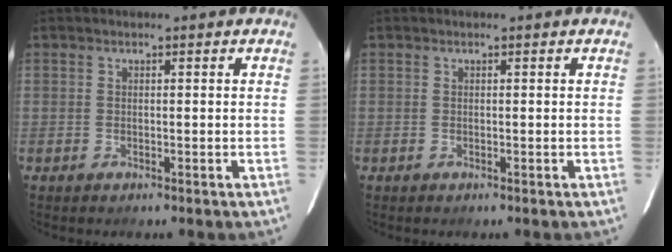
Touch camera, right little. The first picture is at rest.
{"total": 0.0}